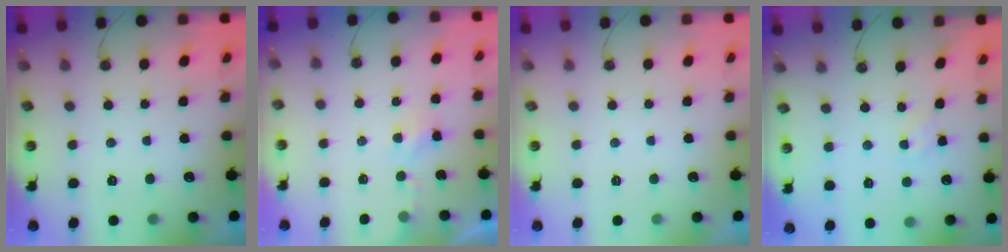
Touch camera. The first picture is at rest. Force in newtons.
{"total": 2.2, "press": 2.1, "slide": 0.4}
{"total": 0.0}
{"total": 0.9, "press": 0.9, "slide": 0.2}